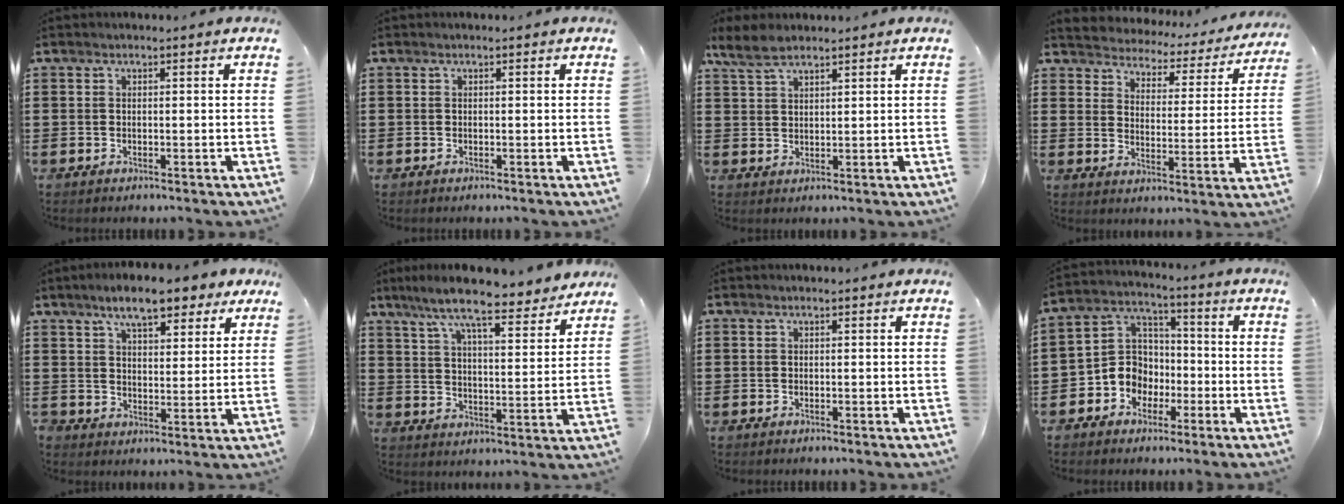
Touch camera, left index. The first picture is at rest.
{"total": 0.0}
{"total": 4.5, "force": [3.3, 1.6, 2.6], "torque": [-0.059, 0.002, 0.061]}
{"total": 2.5, "force": [2.5, 0.4, -0.3], "torque": [-0.017, -0.028, 0.032]}
{"total": 7.7, "force": [6.2, 2.6, 3.8], "torque": [-0.086, -0.005, 0.114]}
{"total": 9.4, "force": [8.0, 0.6, 4.8], "torque": [-0.115, -0.047, 0.135]}
{"total": 0.0}
{"total": 7.2, "force": [-2.4, 6.4, 2.1], "torque": [-0.075, 0.008, -0.051]}